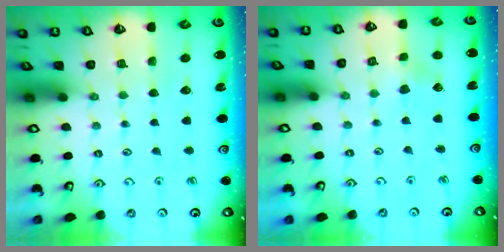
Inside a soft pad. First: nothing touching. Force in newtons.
{"total": 2.3, "press": 2.3, "slide": 0.4}